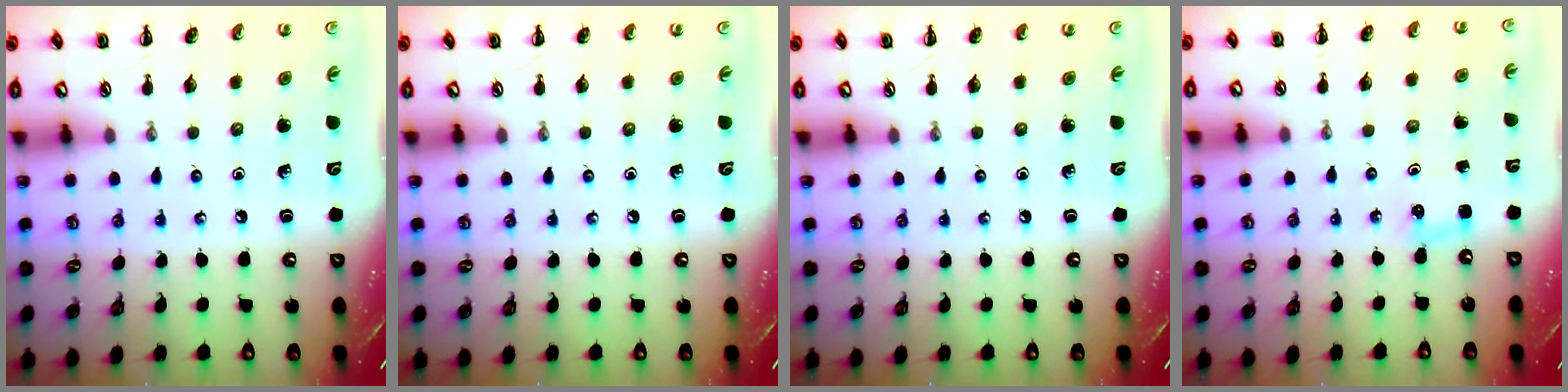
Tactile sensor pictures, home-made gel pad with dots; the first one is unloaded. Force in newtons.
{"total": 0.0}
{"total": 0.0}
{"total": 2.4, "press": 2.3, "slide": 0.7}